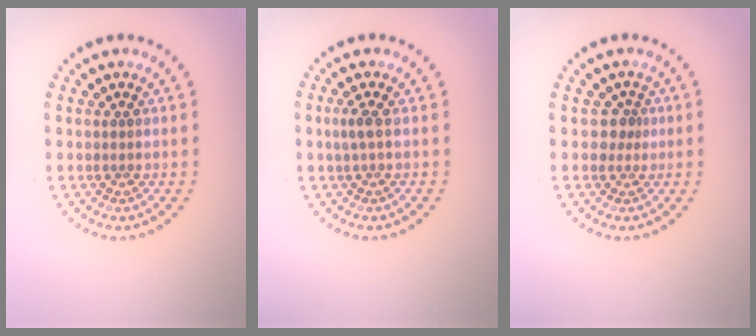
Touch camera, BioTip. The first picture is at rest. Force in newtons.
{"total": 1.1, "press": 1.0, "slide": 0.4}
{"total": 1.5, "press": 1.1, "slide": 1.0}